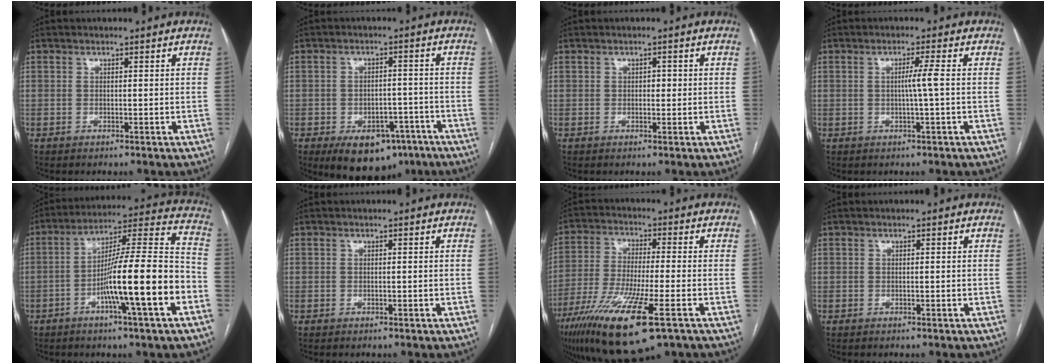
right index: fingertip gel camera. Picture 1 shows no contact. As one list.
[{"total": 10.6, "force": [-6.7, 6.3, 5.2], "torque": [-0.058, 0.016, -0.090]}, {"total": 1.1, "force": [0.0, 0.7, 0.8], "torque": [-0.006, 0.004, -0.002]}, {"total": 2.4, "force": [-0.1, -0.6, 2.3], "torque": [-0.038, 0.000, -0.002]}, {"total": 17.0, "force": [-6.1, 0.1, 15.9], "torque": [-0.259, 0.007, -0.100]}, {"total": 0.0}, {"total": 16.9, "force": [-9.0, 2.2, 14.1], "torque": [-0.279, -0.043, -0.155]}, {"total": 0.0}]